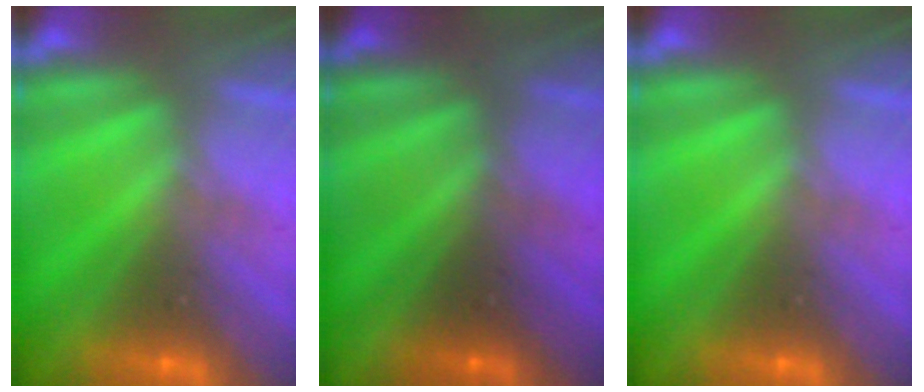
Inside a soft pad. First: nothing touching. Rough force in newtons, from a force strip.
{"total": 2.0}
{"total": 0.0}